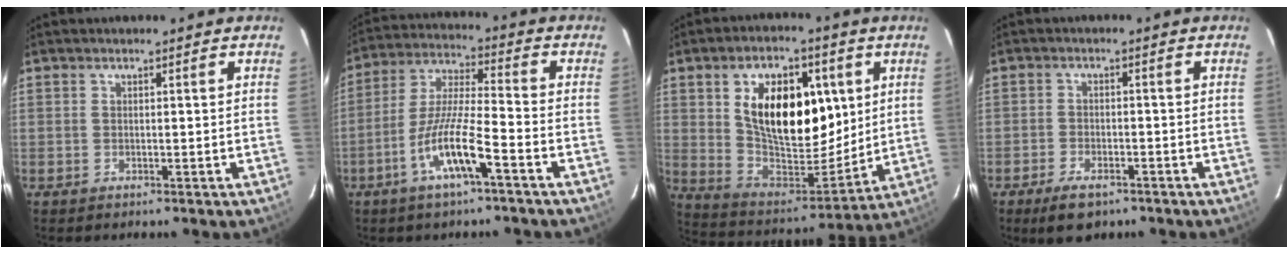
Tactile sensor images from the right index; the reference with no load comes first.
{"total": 11.0, "force": [-5.6, 1.0, 9.4], "torque": [-0.197, -0.004, -0.110]}
{"total": 19.6, "force": [5.7, 11.3, 14.9], "torque": [-0.265, 0.006, 0.111]}
{"total": 6.2, "force": [-4.3, 2.7, 3.4], "torque": [-0.082, -0.007, -0.072]}